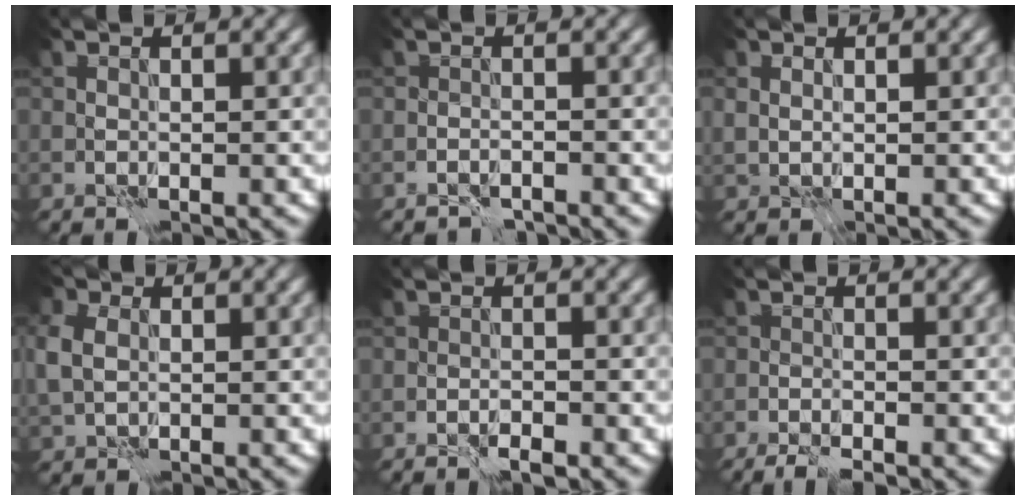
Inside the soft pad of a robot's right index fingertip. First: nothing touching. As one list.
[{"total": 1.4, "force": [-1.4, 0.2, 0.0], "torque": [0.004, 0.003, -0.027]}, {"total": 0.8, "force": [0.6, 0.6, 0.3], "torque": [-0.005, 0.000, 0.014]}, {"total": 3.4, "force": [0.4, 2.7, 2.0], "torque": [-0.063, 0.000, 0.013]}, {"total": 1.3, "force": [-1.1, 0.3, 0.5], "torque": [-0.006, 0.001, -0.020]}, {"total": 2.1, "force": [-1.9, 0.1, 0.9], "torque": [-0.023, -0.003, -0.034]}]